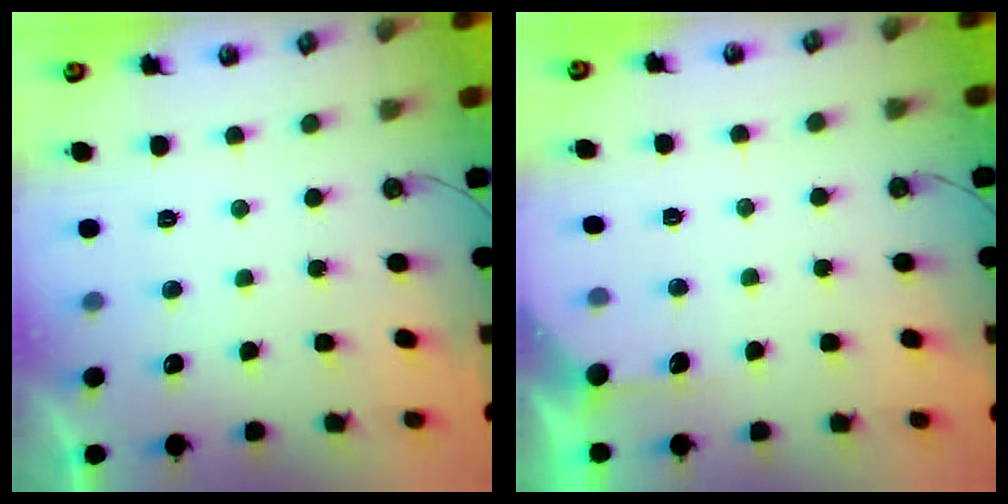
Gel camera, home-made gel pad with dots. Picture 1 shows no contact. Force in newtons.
{"total": 2.3, "press": 2.3, "slide": 0.2}